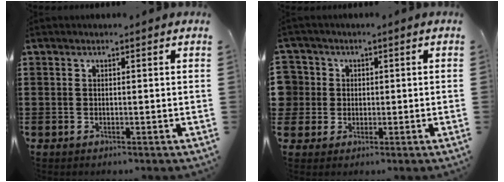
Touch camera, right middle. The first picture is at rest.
{"total": 3.8, "force": [0.2, 3.8, 0.4], "torque": [-0.034, 0.009, -0.002]}